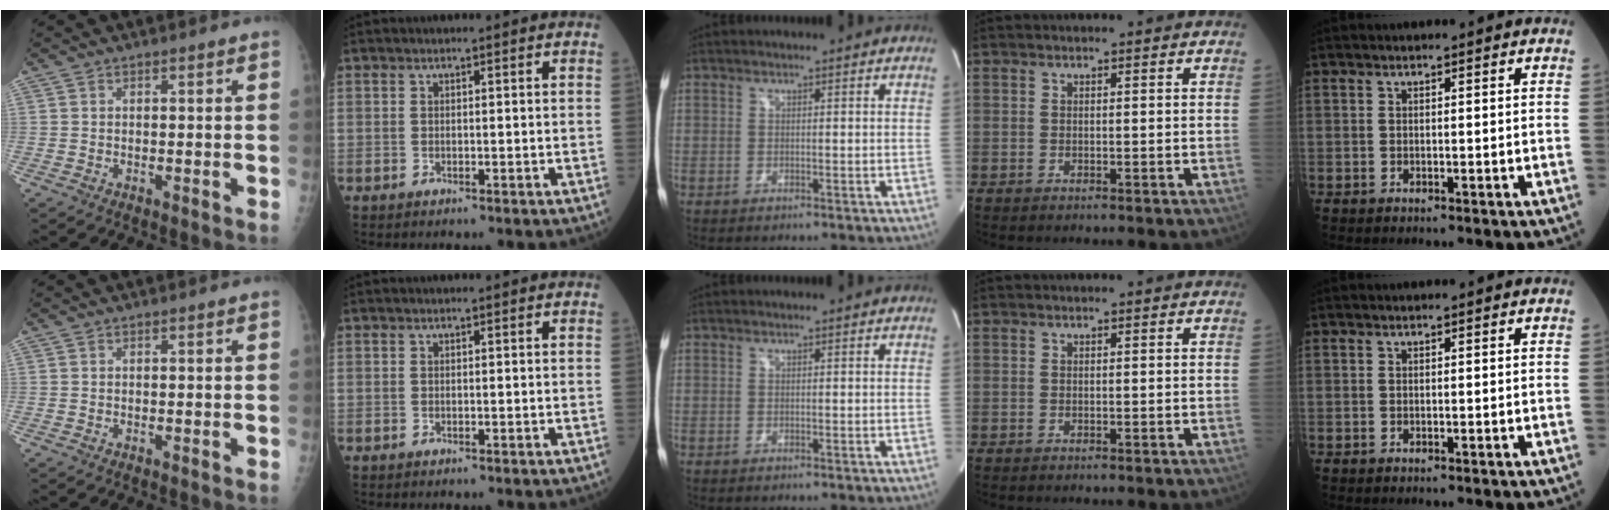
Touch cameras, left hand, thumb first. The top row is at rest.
{}